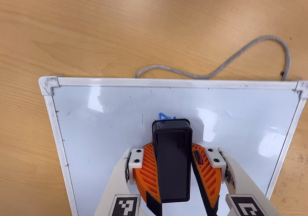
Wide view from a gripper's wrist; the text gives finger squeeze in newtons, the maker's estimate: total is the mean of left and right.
{"total": 11.8, "left": 13.8, "right": 9.8}